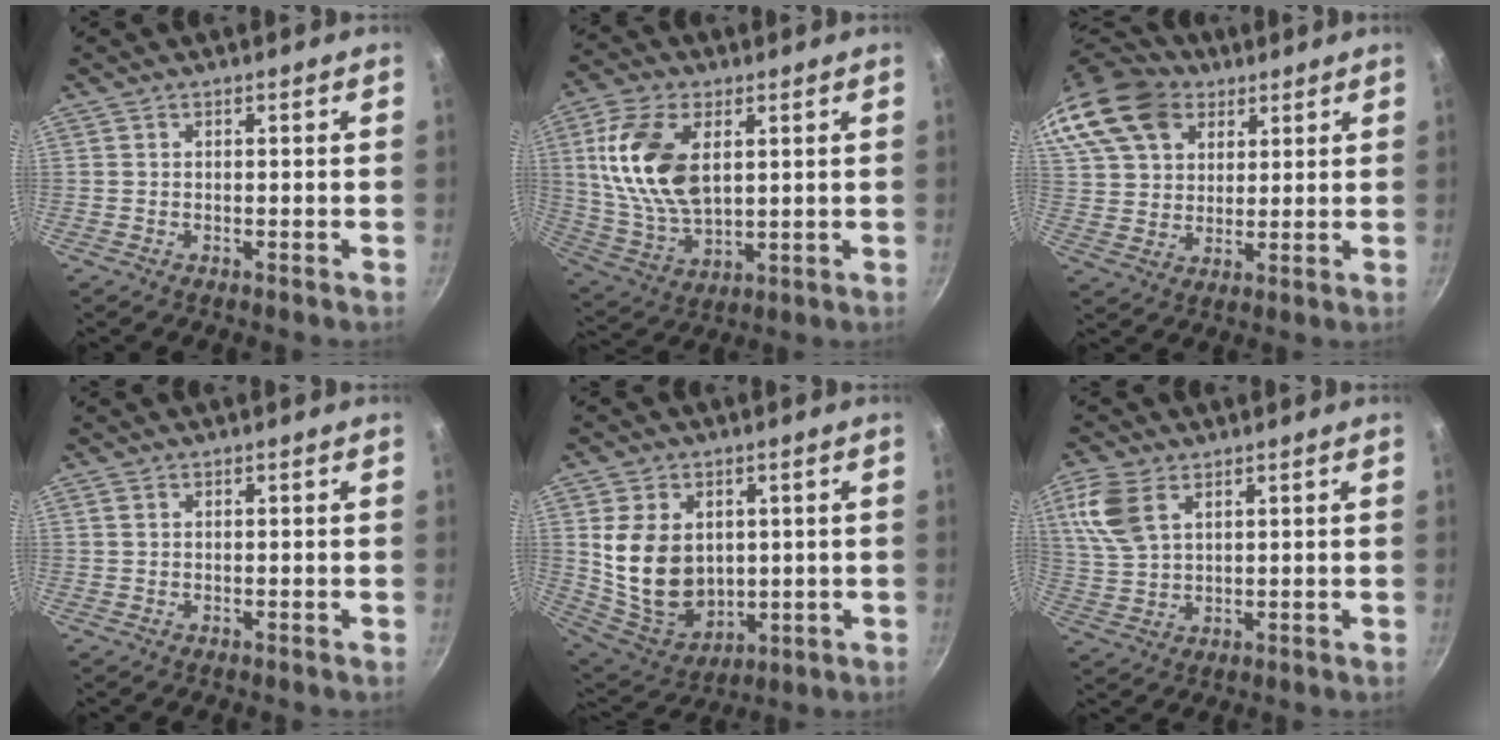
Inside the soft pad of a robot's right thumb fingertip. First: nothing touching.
{"total": 16.1, "force": [3.9, 9.2, 12.7], "torque": [-0.232, -0.013, 0.084]}
{"total": 21.2, "force": [11.2, 14.9, 10.1], "torque": [-0.221, 0.017, 0.209]}
{"total": 0.9, "force": [0.4, 0.6, 0.6], "torque": [-0.011, 0.002, 0.007]}
{"total": 14.7, "force": [2.0, 11.1, 9.5], "torque": [-0.149, -0.028, 0.061]}
{"total": 9.2, "force": [4.0, 5.4, 6.2], "torque": [-0.132, -0.003, 0.088]}